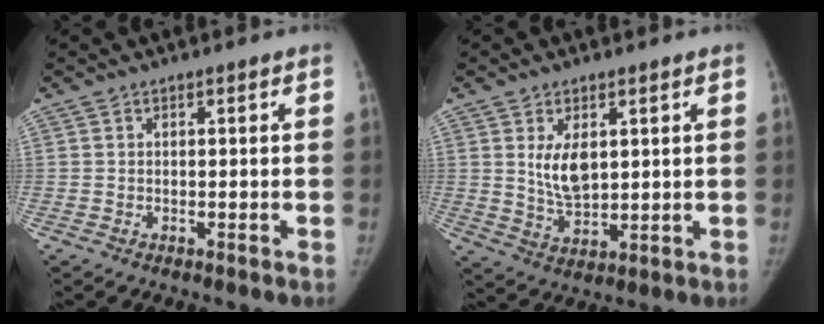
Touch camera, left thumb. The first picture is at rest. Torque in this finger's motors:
{"motor_torque": [0.90, 1.04, 0.64, -0.75, 0.27]}